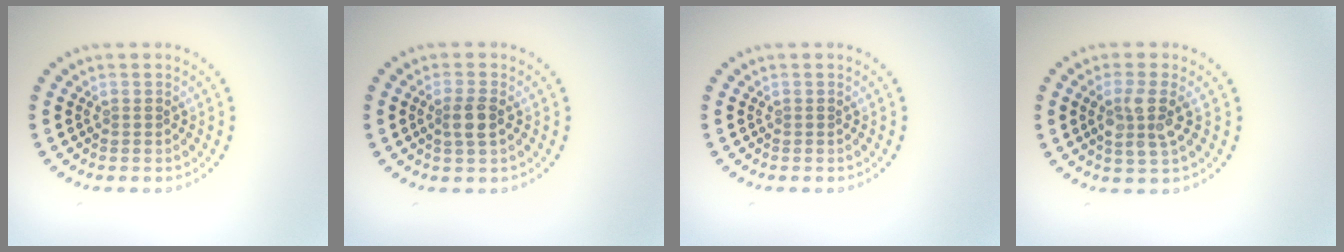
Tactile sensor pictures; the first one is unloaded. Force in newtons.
{"total": 2.0, "press": 1.8, "slide": 0.9}
{"total": 0.0}
{"total": 2.9, "press": 2.6, "slide": 1.2}